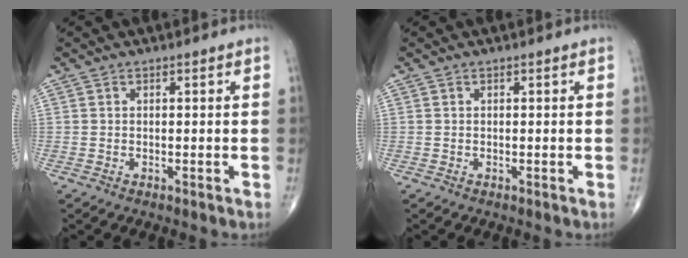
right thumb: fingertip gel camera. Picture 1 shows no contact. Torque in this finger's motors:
{"motor_torque": [-0.02, 0.02, -0.02, -0.02, 0.01]}